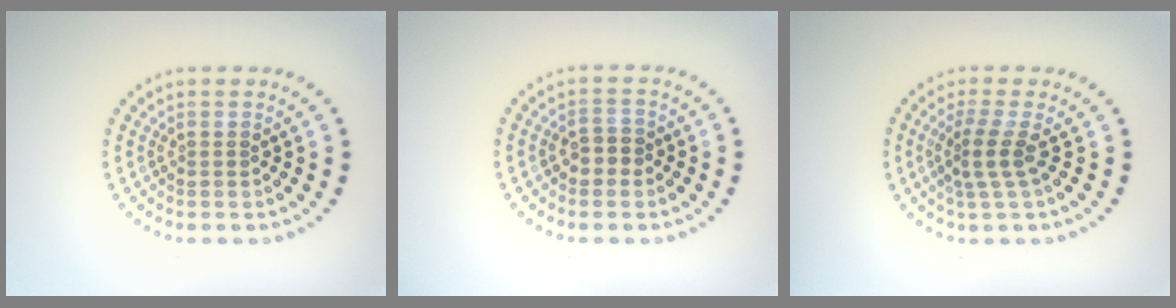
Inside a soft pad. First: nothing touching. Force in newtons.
{"total": 1.7, "press": 1.7, "slide": 0.3}
{"total": 2.5, "press": 1.8, "slide": 1.7}